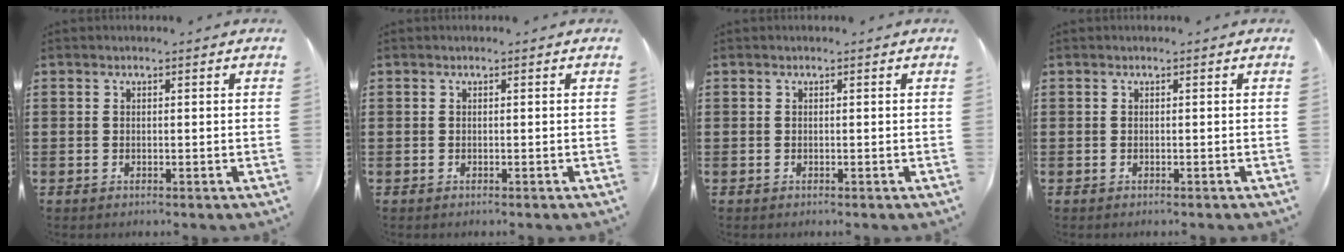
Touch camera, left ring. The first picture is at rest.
{"total": 0.0}
{"total": 0.0}
{"total": 0.0}